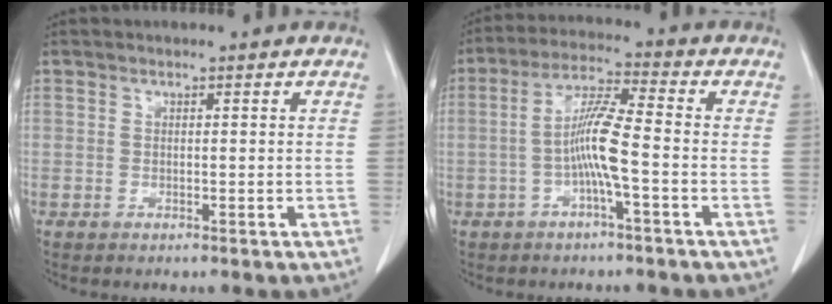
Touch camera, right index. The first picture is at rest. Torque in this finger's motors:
{"motor_torque": [0.33, -0.09, 0.19, 0.09]}